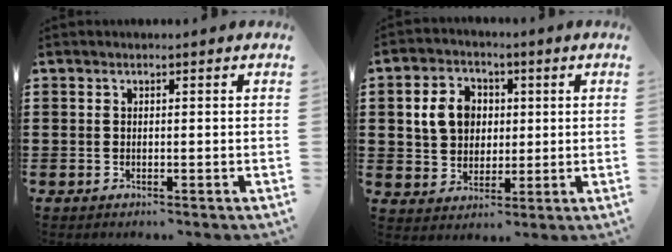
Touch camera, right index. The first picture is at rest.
{"total": 7.3, "force": [1.3, 6.1, 3.7], "torque": [-0.093, 0.016, 0.019]}